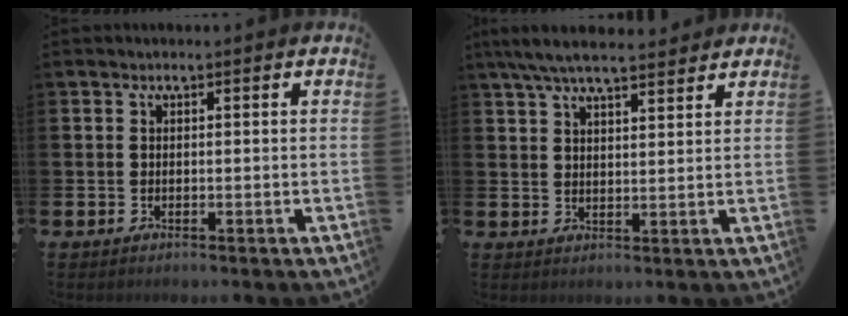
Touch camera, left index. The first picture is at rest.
{"total": 6.3, "force": [5.8, 1.1, 2.2], "torque": [-0.055, -0.017, 0.105]}